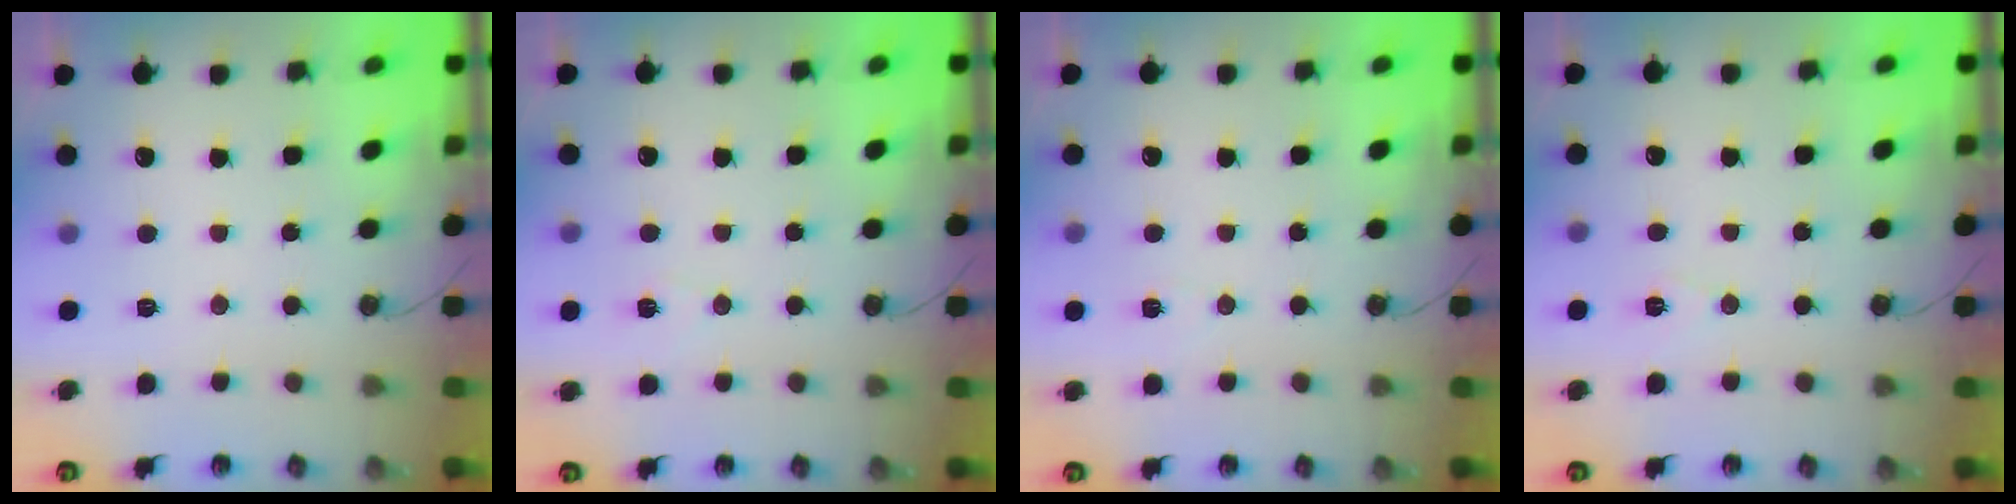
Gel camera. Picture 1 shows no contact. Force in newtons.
{"total": 6.0, "press": 4.0, "slide": 4.4}
{"total": 3.4, "press": 2.6, "slide": 2.1}
{"total": 6.2, "press": 4.3, "slide": 4.5}